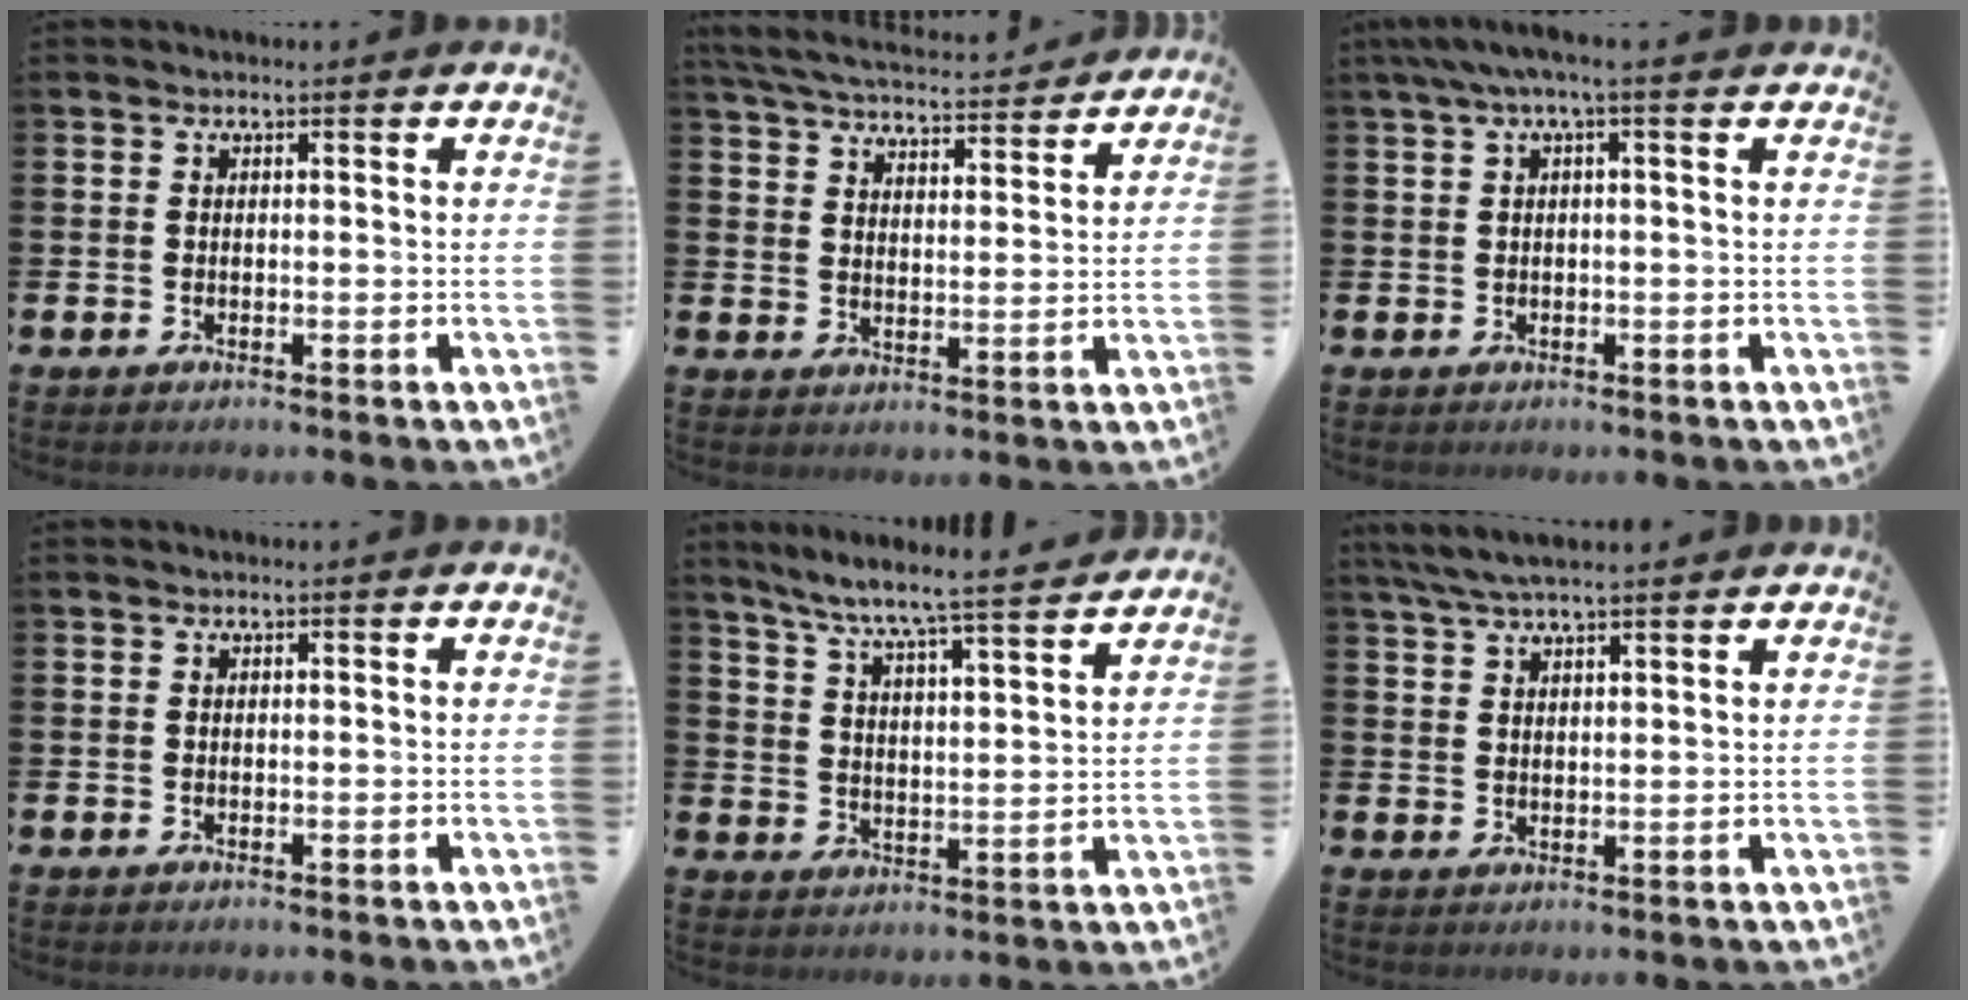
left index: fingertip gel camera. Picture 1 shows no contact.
{"total": 5.7, "force": [5.6, 0.8, 1.0], "torque": [-0.035, -0.044, 0.095]}
{"total": 2.4, "force": [0.7, 0.0, 2.3], "torque": [-0.046, 0.002, 0.013]}
{"total": 0.0}
{"total": 7.4, "force": [6.9, -0.3, 2.5], "torque": [-0.078, -0.055, 0.118]}
{"total": 4.9, "force": [4.3, 0.7, 2.2], "torque": [-0.055, -0.005, 0.080]}